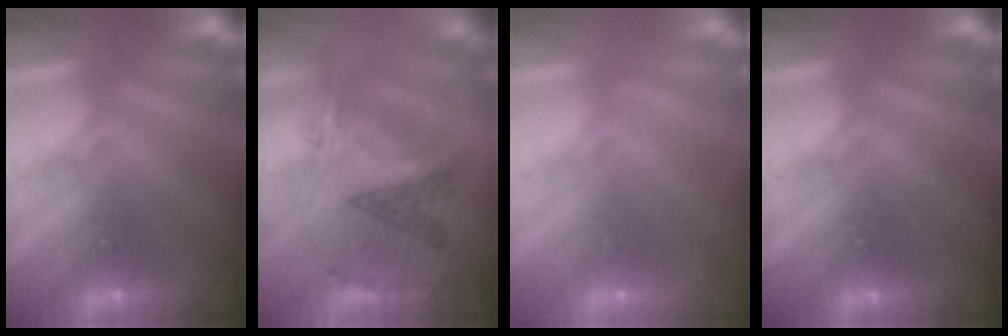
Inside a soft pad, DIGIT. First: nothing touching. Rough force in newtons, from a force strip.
{"total": 3.2}
{"total": 3.4}
{"total": 0.0}